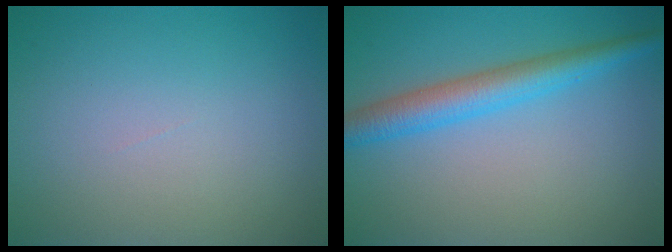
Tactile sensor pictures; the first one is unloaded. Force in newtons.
{"total": 4.1, "press": 4.1, "slide": 0.1}